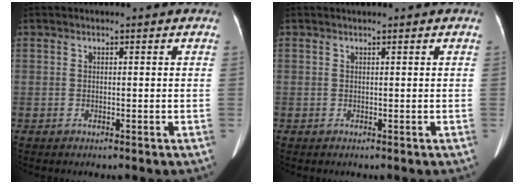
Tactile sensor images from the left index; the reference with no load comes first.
{"total": 0.0}